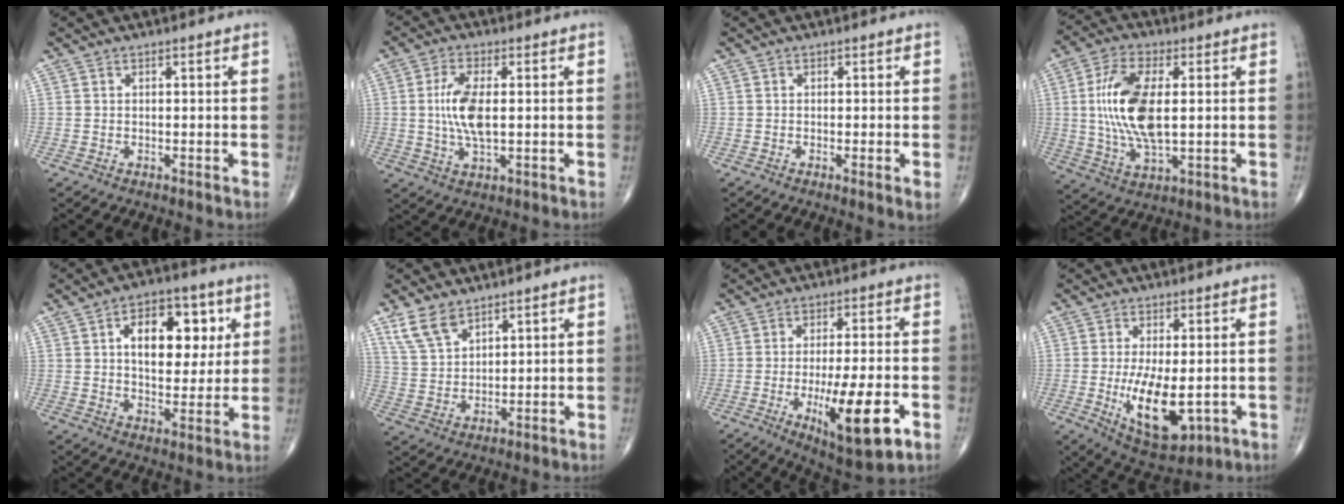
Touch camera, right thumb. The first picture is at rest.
{"total": 8.3, "force": [0.4, 3.4, 7.5], "torque": [-0.161, -0.005, 0.009]}
{"total": 1.9, "force": [-0.4, 0.2, 1.9], "torque": [-0.033, -0.007, -0.007]}
{"total": 14.5, "force": [1.3, 6.5, 12.9], "torque": [-0.262, -0.007, 0.027]}
{"total": 14.6, "force": [4.0, 8.6, 11.2], "torque": [-0.122, -0.002, 0.061]}
{"total": 7.0, "force": [4.9, 3.6, 3.5], "torque": [-0.059, -0.020, 0.105]}
{"total": 14.8, "force": [-5.1, 3.7, 13.5], "torque": [-0.215, 0.000, -0.069]}
{"total": 12.5, "force": [-2.2, 5.6, 11.0], "torque": [-0.174, -0.020, -0.020]}